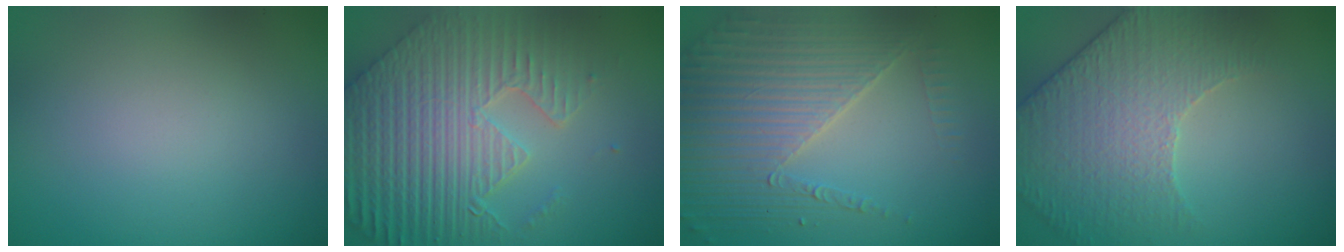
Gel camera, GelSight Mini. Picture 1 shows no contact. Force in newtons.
{"total": 9.5, "press": 6.5, "slide": 6.8}
{"total": 6.3, "press": 4.8, "slide": 4.1}
{"total": 4.3, "press": 4.2, "slide": 0.9}